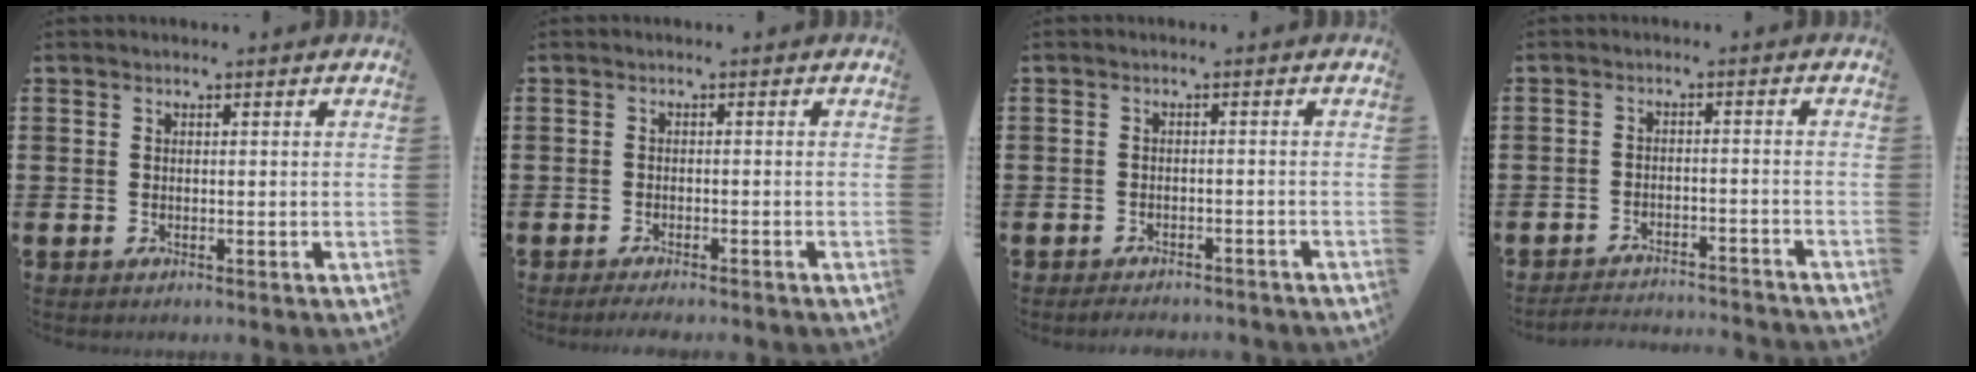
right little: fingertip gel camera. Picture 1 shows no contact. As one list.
[{"total": 1.1, "force": [-1.0, 0.0, 0.4], "torque": [-0.008, -0.002, -0.019]}, {"total": 1.5, "force": [-1.5, 0.0, 0.0], "torque": [-0.006, 0.002, -0.031]}, {"total": 2.7, "force": [-2.7, -0.1, 0.0], "torque": [-0.004, 0.003, -0.059]}]